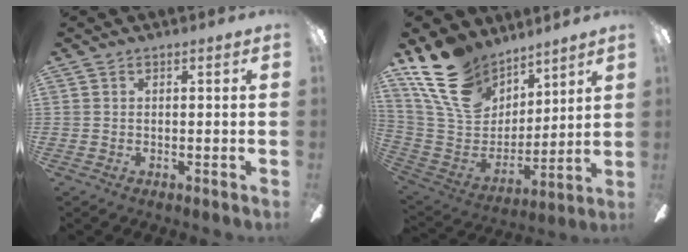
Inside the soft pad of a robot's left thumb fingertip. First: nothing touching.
{"total": 21.5, "force": [14.2, 12.9, 9.8], "torque": [-0.203, -0.068, 0.272]}